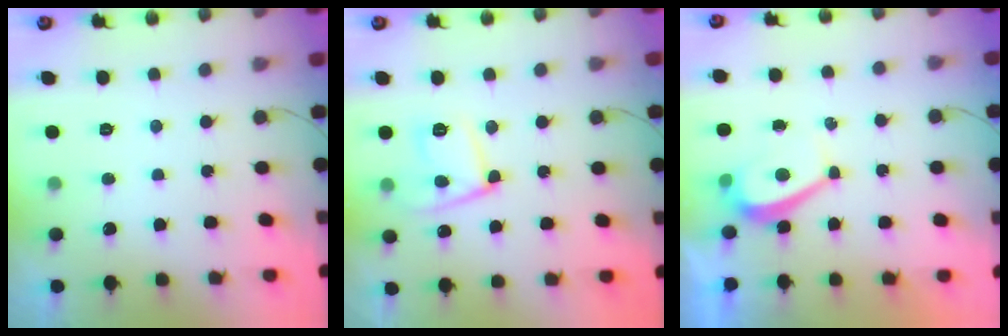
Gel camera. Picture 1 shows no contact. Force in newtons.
{"total": 13.0, "press": 12.9, "slide": 1.0}
{"total": 2.8, "press": 2.8, "slide": 0.6}